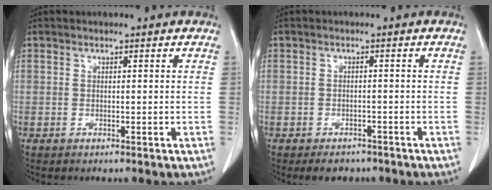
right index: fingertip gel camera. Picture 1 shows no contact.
{"total": 3.6, "force": [-2.8, 2.1, 1.0], "torque": [-0.011, 0.003, -0.034]}